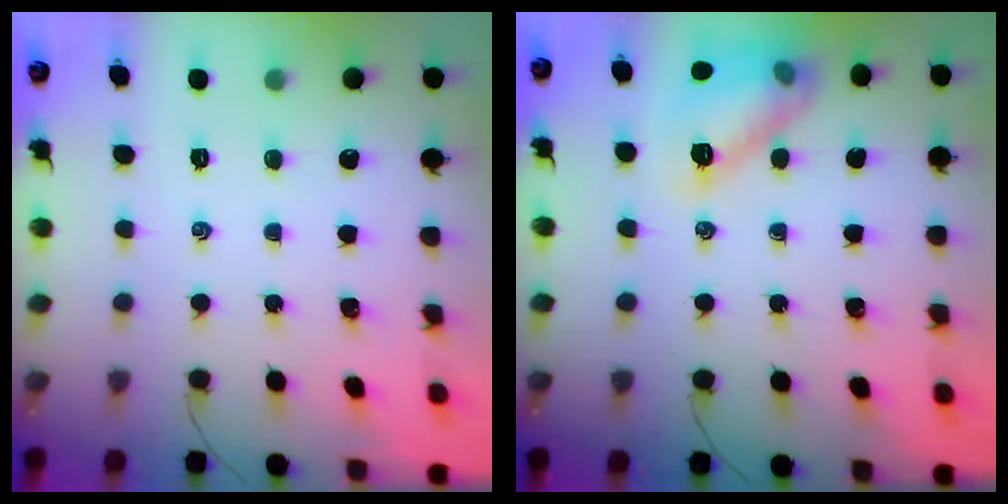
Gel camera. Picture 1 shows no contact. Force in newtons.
{"total": 12.8, "press": 12.8, "slide": 0.2}